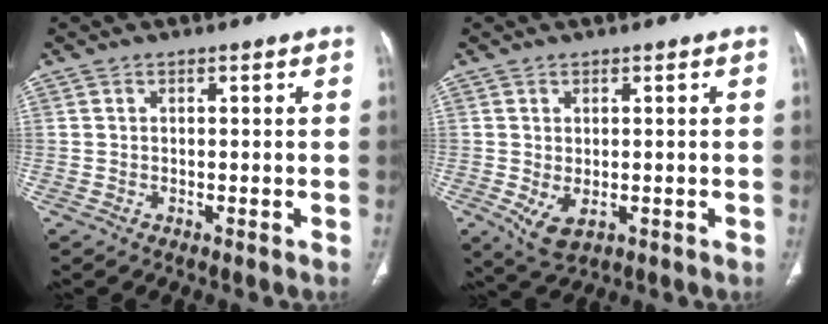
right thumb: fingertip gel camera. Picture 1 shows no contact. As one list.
[{"total": 4.8, "force": [-1.0, 2.8, 3.7], "torque": [-0.069, -0.009, -0.003]}]